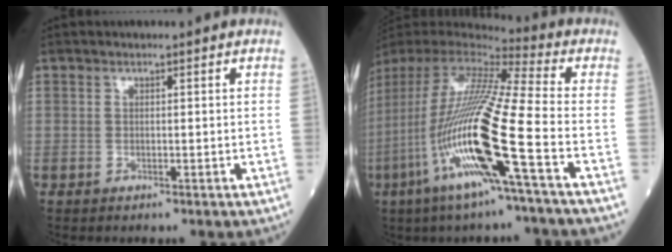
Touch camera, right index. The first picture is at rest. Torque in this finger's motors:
{"motor_torque": [2.14, 0.00, 1.06, 0.21]}